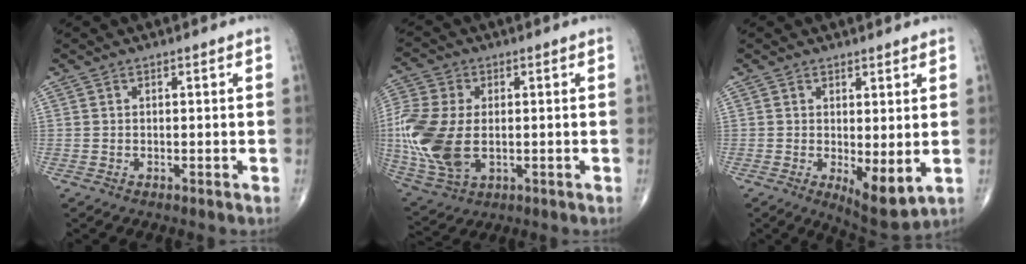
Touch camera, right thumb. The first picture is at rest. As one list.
[{"total": 18.0, "force": [-1.2, 11.2, 14.0], "torque": [-0.346, -0.015, -0.011]}, {"total": 6.8, "force": [-0.6, 2.5, 6.3], "torque": [-0.087, -0.021, 0.000]}]